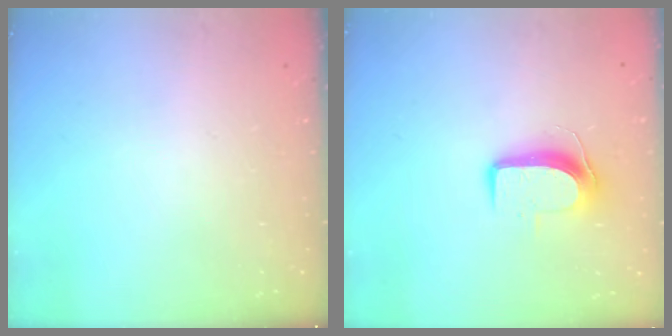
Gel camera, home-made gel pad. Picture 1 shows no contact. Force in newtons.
{"total": 9.3, "press": 9.3, "slide": 1.1}